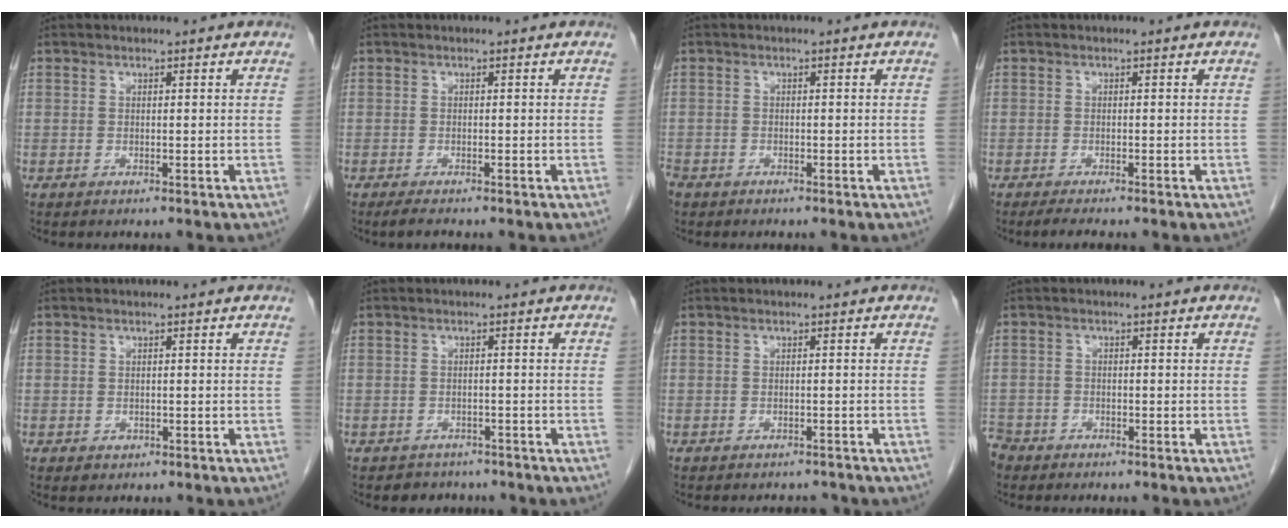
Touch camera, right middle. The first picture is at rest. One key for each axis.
{"total": 1.7, "fx": -1.4, "fy": 0.2, "fz": 1.0, "tx": -0.024, "ty": -0.005, "tz": -0.023}
{"total": 2.8, "fx": -2.0, "fy": 1.8, "fz": 0.8, "tx": -0.025, "ty": -0.002, "tz": -0.039}
{"total": 2.7, "fx": -2.2, "fy": 0.1, "fz": 1.5, "tx": -0.026, "ty": -0.006, "tz": -0.032}
{"total": 0.8, "fx": -0.4, "fy": 0.7, "fz": 0.3, "tx": -0.005, "ty": 0.001, "tz": -0.001}
{"total": 3.4, "fx": -2.8, "fy": 1.9, "fz": -0.1, "tx": -0.007, "ty": 0.007, "tz": -0.037}
{"total": 3.9, "fx": -3.6, "fy": 1.4, "fz": 0.6, "tx": -0.007, "ty": 0.000, "tz": -0.043}
{"total": 3.8, "fx": -3.2, "fy": 2.0, "fz": 0.3, "tx": -0.009, "ty": -0.001, "tz": -0.065}